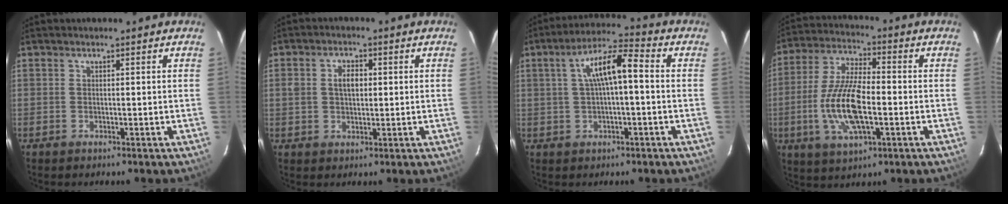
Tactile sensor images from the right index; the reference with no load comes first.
{"total": 4.1, "force": [0.7, 2.7, 3.0], "torque": [-0.052, 0.010, 0.014]}
{"total": 8.8, "force": [0.7, 2.1, 8.5], "torque": [-0.150, 0.027, 0.016]}
{"total": 13.1, "force": [-3.0, 4.6, 11.9], "torque": [-0.246, -0.003, -0.056]}